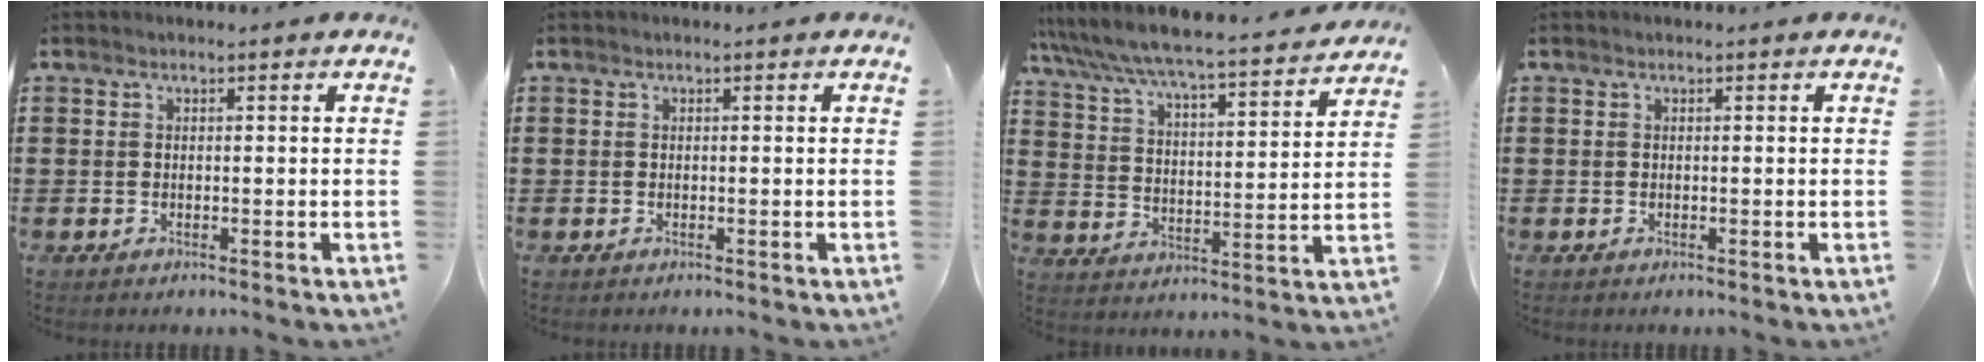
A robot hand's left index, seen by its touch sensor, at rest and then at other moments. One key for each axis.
{"total": 0.0}
{"total": 5.1, "fx": 4.8, "fy": -0.1, "fz": 1.5, "tx": -0.055, "ty": -0.042, "tz": 0.072}
{"total": 0.0}